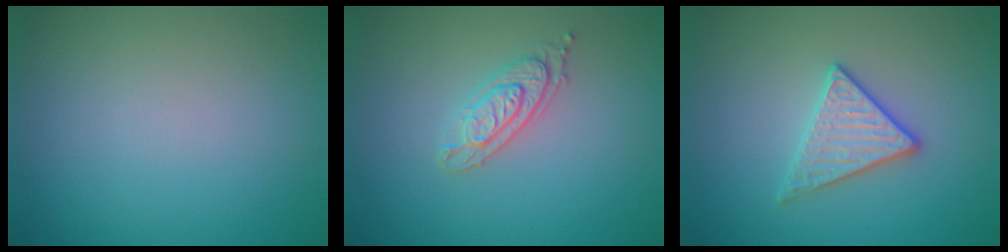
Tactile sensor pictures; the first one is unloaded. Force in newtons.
{"total": 2.4, "press": 2.2, "slide": 0.8}
{"total": 2.8, "press": 2.7, "slide": 0.6}